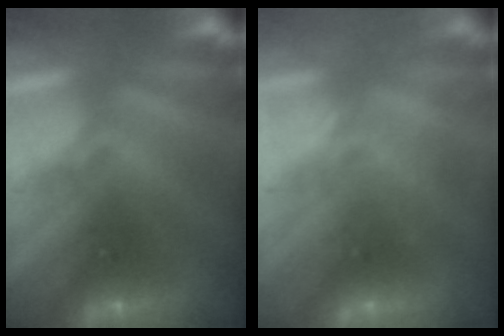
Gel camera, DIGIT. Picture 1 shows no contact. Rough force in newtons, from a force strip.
{"total": 2.4}